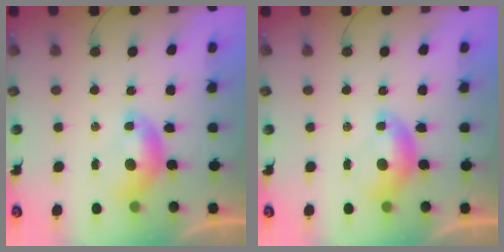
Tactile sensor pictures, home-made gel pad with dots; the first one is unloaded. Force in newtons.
{"total": 0.0}